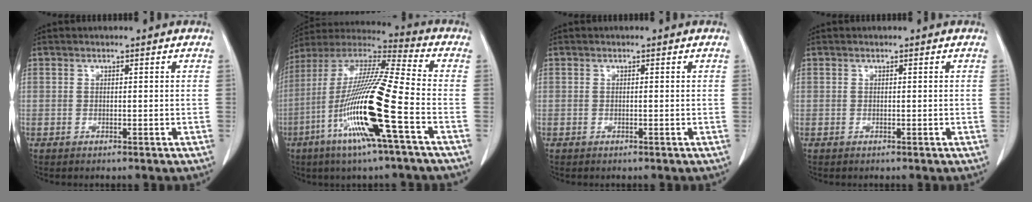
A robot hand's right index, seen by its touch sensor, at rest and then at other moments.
{"total": 19.5, "force": [-6.6, -0.1, 18.3], "torque": [-0.377, -0.021, -0.133]}
{"total": 0.0}
{"total": 0.0}